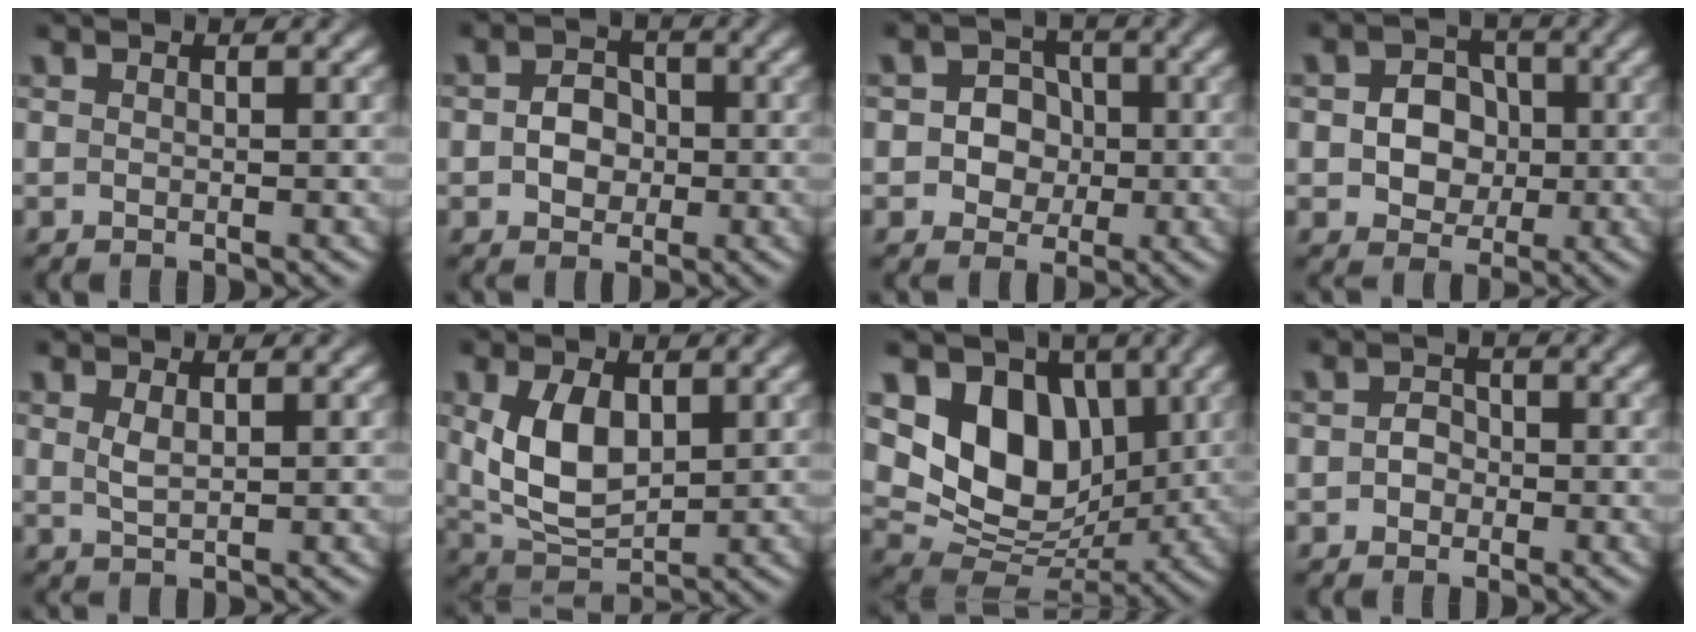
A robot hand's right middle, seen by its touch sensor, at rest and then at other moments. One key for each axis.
{"total": 2.9, "fx": -0.3, "fy": 2.4, "fz": 1.7, "tx": -0.023, "ty": 0.001, "tz": -0.014}
{"total": 4.2, "fx": 0.0, "fy": 3.8, "fz": 1.8, "tx": -0.009, "ty": 0.010, "tz": -0.022}
{"total": 4.8, "fx": -0.2, "fy": 4.0, "fz": 2.7, "tx": -0.025, "ty": 0.004, "tz": -0.018}
{"total": 1.3, "fx": 0.6, "fy": 0.4, "fz": 1.1, "tx": -0.028, "ty": -0.001, "tz": 0.015}
{"total": 6.1, "fx": 1.0, "fy": 3.5, "fz": 4.9, "tx": -0.109, "ty": -0.004, "tz": 0.030}
{"total": 9.7, "fx": 2.5, "fy": 7.2, "fz": 6.1, "tx": -0.110, "ty": -0.022, "tz": 0.042}
{"total": 1.6, "fx": -0.4, "fy": 1.4, "fz": 0.8, "tx": -0.010, "ty": 0.001, "tz": -0.011}